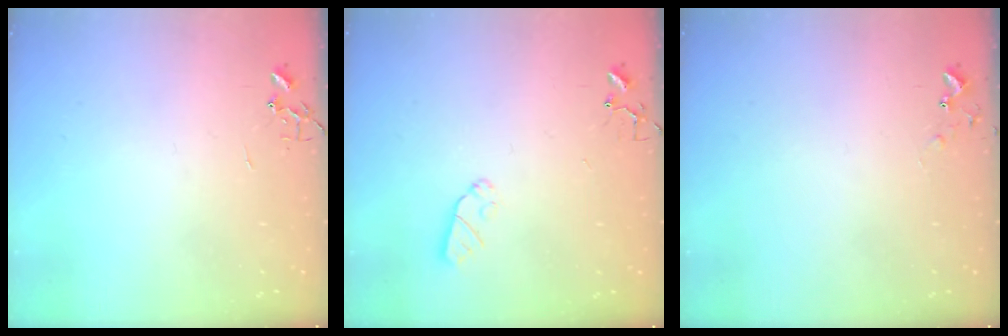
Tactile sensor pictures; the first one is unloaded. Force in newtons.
{"total": 6.2, "press": 6.2, "slide": 0.3}
{"total": 5.0, "press": 5.0, "slide": 0.5}